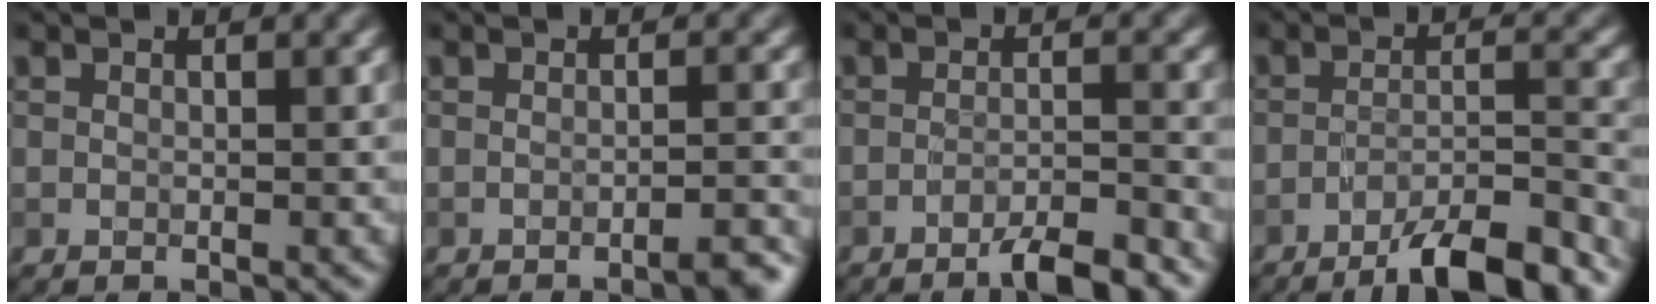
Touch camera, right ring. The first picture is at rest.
{"total": 2.0, "force": [-1.6, 0.1, 1.2], "torque": [-0.012, 0.004, -0.023]}
{"total": 3.9, "force": [-3.0, 0.3, 2.5], "torque": [-0.040, 0.003, -0.052]}
{"total": 7.5, "force": [-5.7, 1.1, 4.7], "torque": [-0.068, 0.007, -0.091]}